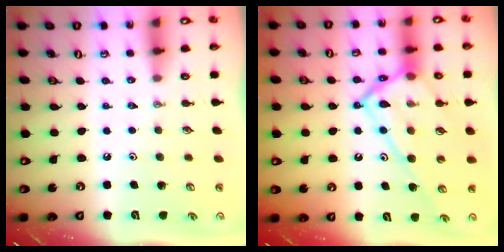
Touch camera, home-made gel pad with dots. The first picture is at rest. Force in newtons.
{"total": 19.1, "press": 19.1, "slide": 1.6}